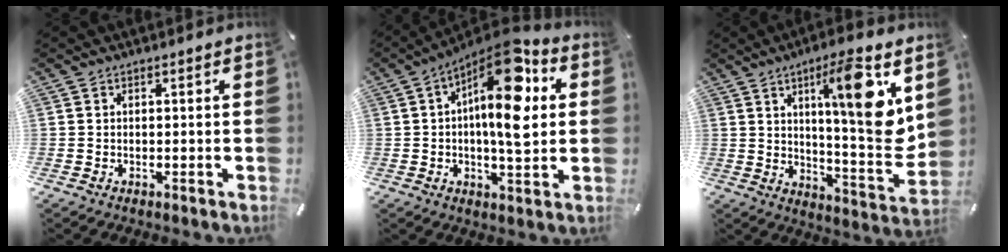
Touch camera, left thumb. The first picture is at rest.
{"total": 17.7, "force": [4.8, 6.3, 15.8], "torque": [-0.259, -0.031, 0.070]}
{"total": 16.9, "force": [7.2, 2.5, 15.1], "torque": [-0.221, -0.045, 0.100]}